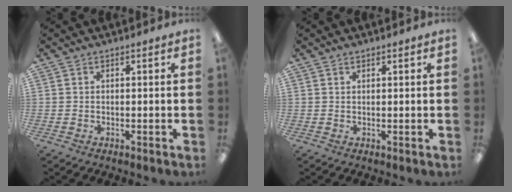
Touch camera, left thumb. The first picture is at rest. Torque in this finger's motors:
{"motor_torque": [-0.08, 0.13, -0.05, -0.10, -0.02]}